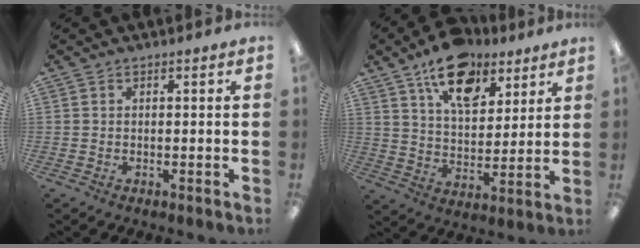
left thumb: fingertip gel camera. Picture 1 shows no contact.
{"total": 15.4, "force": [10.2, 8.2, 8.1], "torque": [-0.123, -0.047, 0.181]}